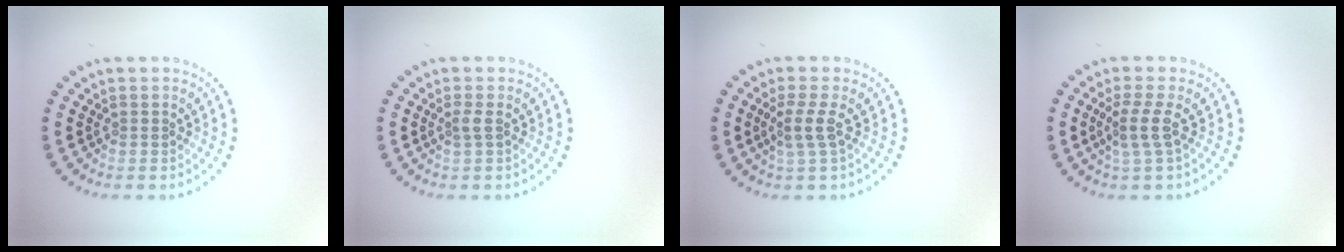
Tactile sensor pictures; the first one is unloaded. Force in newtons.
{"total": 1.0, "press": 0.7, "slide": 0.7}
{"total": 2.1, "press": 1.5, "slide": 1.4}
{"total": 2.1, "press": 1.5, "slide": 1.4}